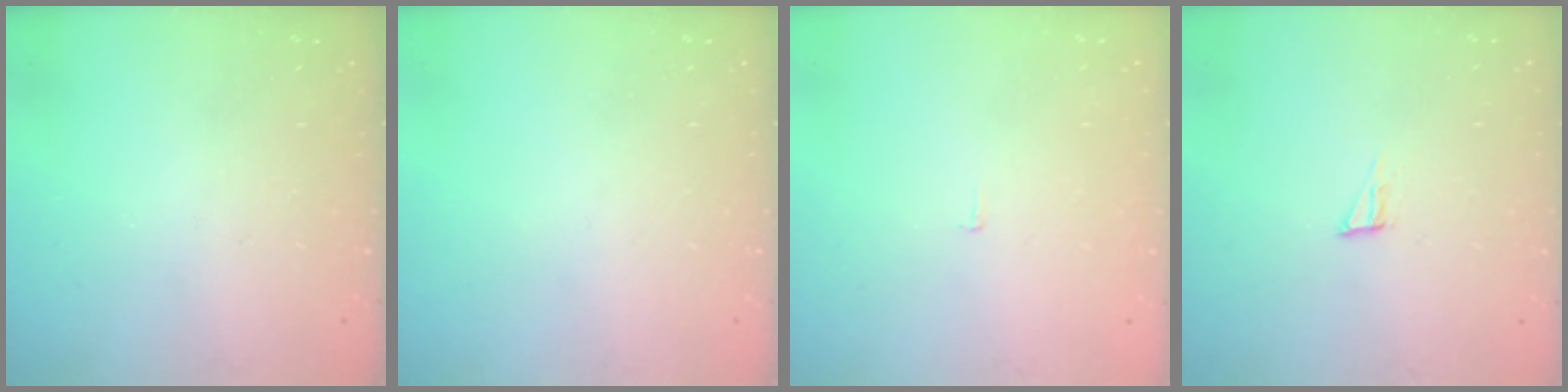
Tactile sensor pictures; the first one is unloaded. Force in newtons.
{"total": 0.0}
{"total": 2.2, "press": 2.2, "slide": 0.1}
{"total": 3.4, "press": 3.4, "slide": 0.3}